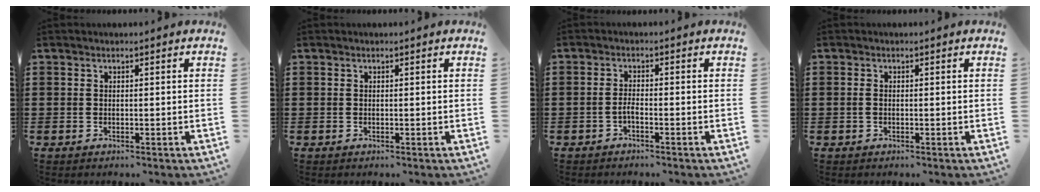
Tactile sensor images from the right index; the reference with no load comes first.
{"total": 0.0}
{"total": 1.3, "force": [-0.9, -0.4, 0.9], "torque": [-0.014, -0.002, -0.015]}
{"total": 0.6, "force": [-0.1, -0.1, 0.6], "torque": [-0.015, -0.002, -0.003]}